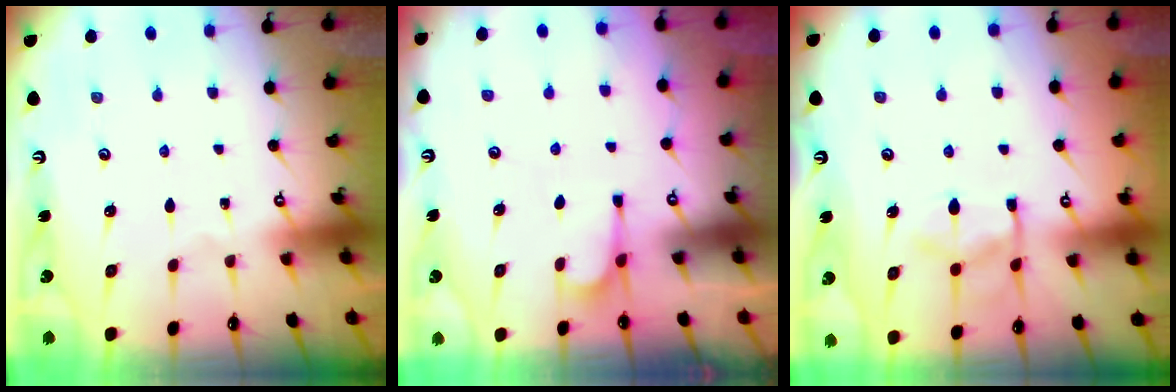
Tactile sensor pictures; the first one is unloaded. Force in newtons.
{"total": 2.8, "press": 2.7, "slide": 0.9}
{"total": 12.2, "press": 12.2, "slide": 1.2}